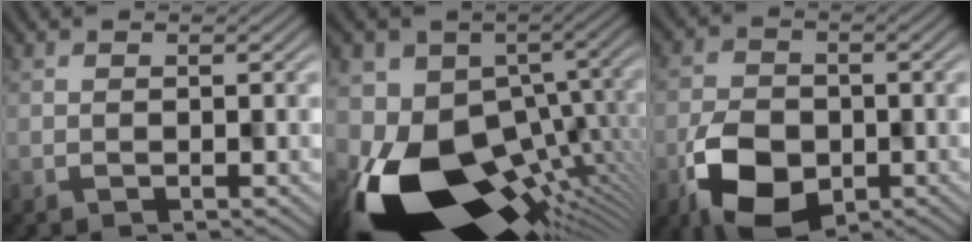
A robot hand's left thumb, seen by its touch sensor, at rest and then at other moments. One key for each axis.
{"total": 19.2, "fx": -7.8, "fy": 10.2, "fz": 14.3, "tx": -0.282, "ty": -0.041, "tz": -0.105}
{"total": 8.7, "fx": -3.7, "fy": 5.6, "fz": 5.5, "tx": -0.117, "ty": -0.015, "tz": -0.068}